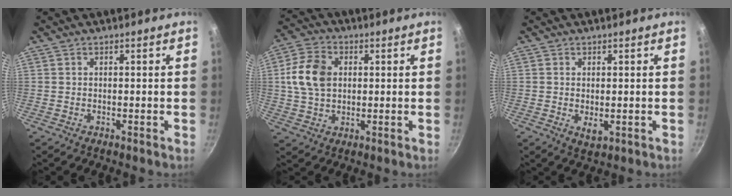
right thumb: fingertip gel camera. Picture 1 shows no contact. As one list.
[{"total": 10.3, "force": [1.6, 7.3, 7.0], "torque": [-0.121, 0.009, 0.022]}, {"total": 2.7, "force": [-0.1, 1.4, 2.3], "torque": [-0.038, -0.010, 0.001]}]